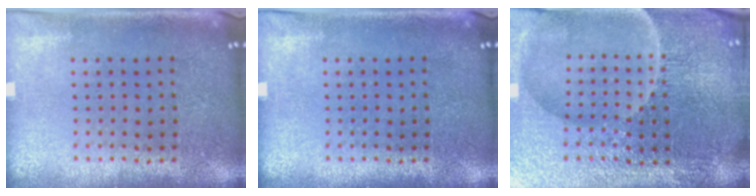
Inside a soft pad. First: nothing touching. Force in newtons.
{"total": 0.0}
{"total": 5.1, "press": 5.0, "slide": 1.3}